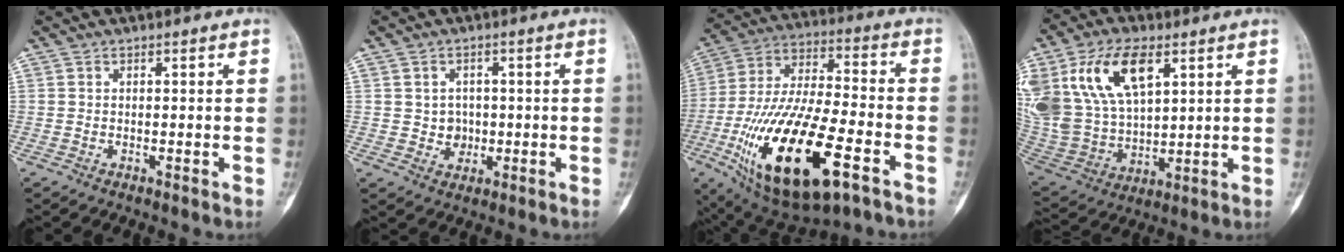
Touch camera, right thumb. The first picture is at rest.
{"total": 3.6, "force": [-0.1, 3.3, 1.3], "torque": [0.004, 0.005, 0.001]}
{"total": 27.3, "force": [-11.1, 10.5, 22.6], "torque": [-0.478, 0.029, -0.181]}
{"total": 21.5, "force": [9.2, 11.9, 15.3], "torque": [-0.309, -0.015, 0.183]}